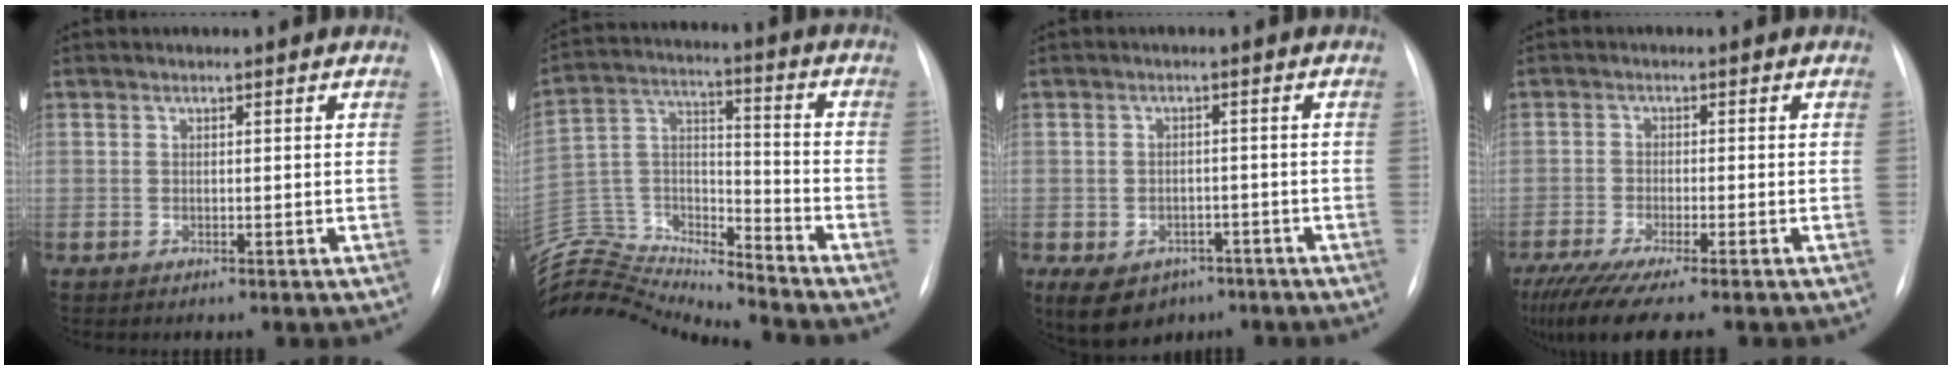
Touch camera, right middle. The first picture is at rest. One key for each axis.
{"total": 20.6, "fx": -20.2, "fy": 0.7, "fz": 4.2, "tx": -0.090, "ty": 0.037, "tz": -0.353}
{"total": 10.8, "fx": -5.9, "fy": 7.9, "fz": 4.5, "tx": -0.108, "ty": 0.007, "tz": -0.077}
{"total": 10.4, "fx": -8.2, "fy": 0.6, "fz": 6.4, "tx": -0.099, "ty": -0.026, "tz": -0.135}